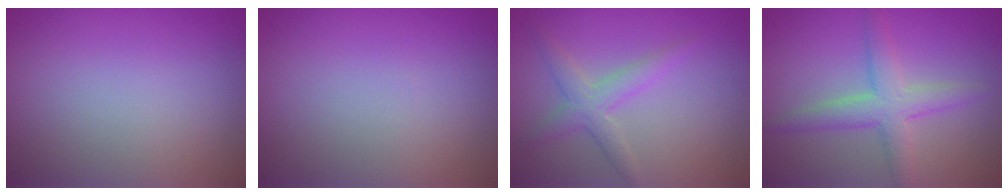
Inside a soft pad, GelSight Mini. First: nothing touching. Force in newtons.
{"total": 0.0}
{"total": 2.7, "press": 2.7, "slide": 0.1}
{"total": 3.6, "press": 3.6, "slide": 0.2}